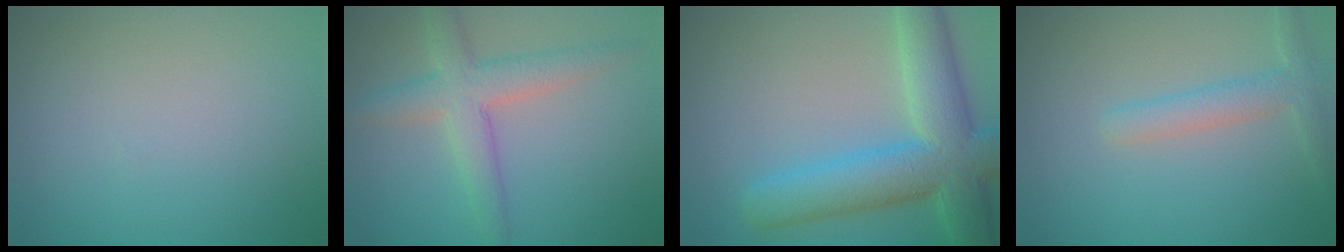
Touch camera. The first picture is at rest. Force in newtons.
{"total": 4.4, "press": 4.4, "slide": 0.3}
{"total": 9.4, "press": 9.4, "slide": 0.6}
{"total": 2.5, "press": 2.5, "slide": 0.0}